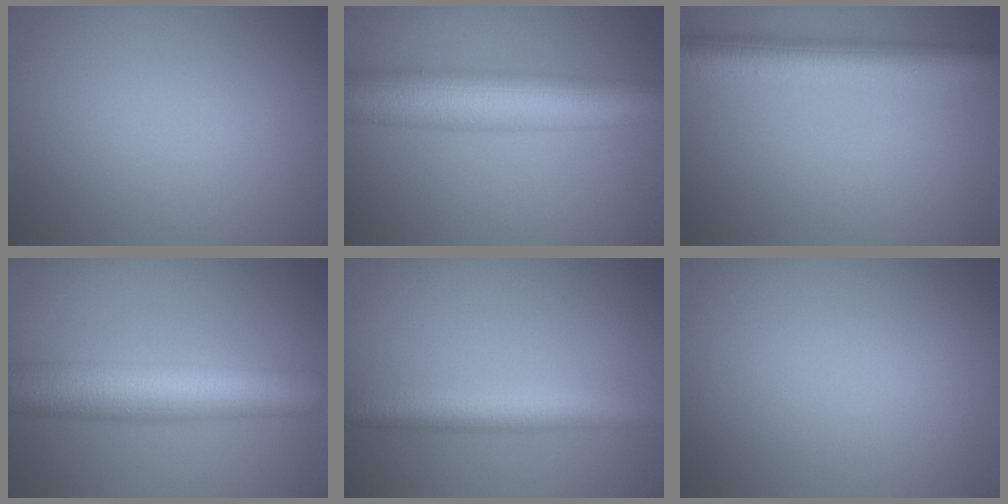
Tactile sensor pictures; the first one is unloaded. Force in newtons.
{"total": 9.7, "press": 9.7, "slide": 0.1}
{"total": 5.9, "press": 5.9, "slide": 0.0}
{"total": 9.6, "press": 9.6, "slide": 0.3}
{"total": 4.6, "press": 4.6, "slide": 0.1}
{"total": 0.0}